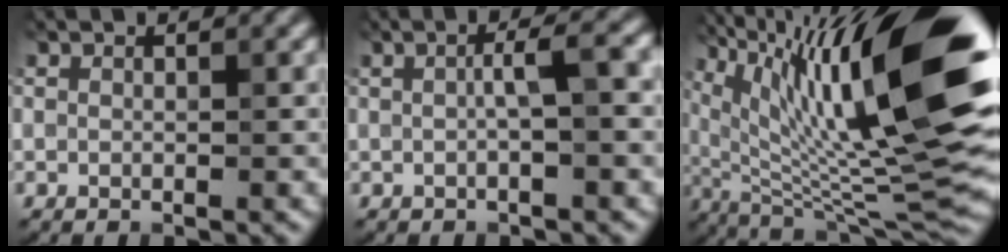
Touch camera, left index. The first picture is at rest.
{"total": 2.5, "force": [0.0, 0.0, 2.5], "torque": [-0.048, 0.014, -0.001]}
{"total": 17.5, "force": [6.5, 4.1, 15.7], "torque": [-0.266, 0.015, 0.123]}